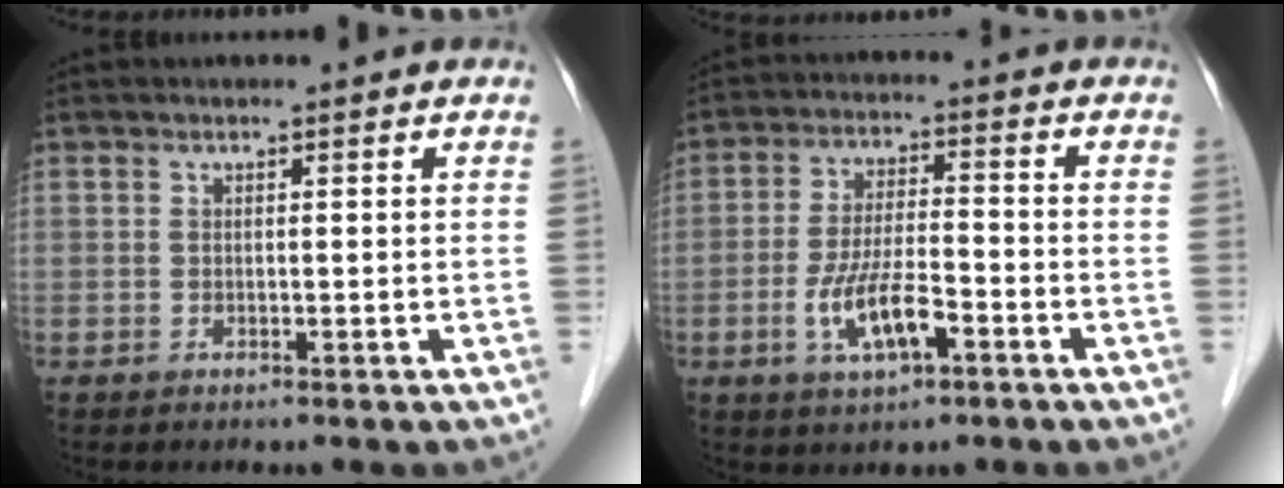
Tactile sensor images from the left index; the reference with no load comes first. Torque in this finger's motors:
{"motor_torque": [0.46, -0.23, 0.41, 0.15]}